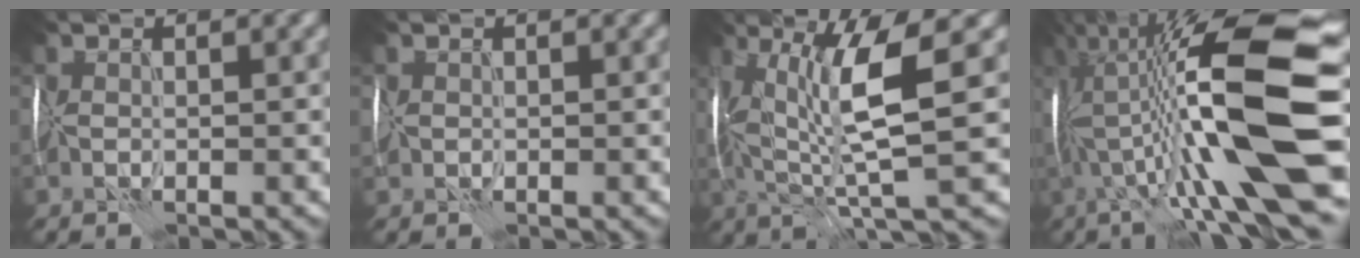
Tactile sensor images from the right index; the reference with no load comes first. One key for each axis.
{"total": 0.9, "fx": 0.0, "fy": 0.9, "fz": 0.0, "tx": 0.003, "ty": 0.001, "tz": -0.002}
{"total": 7.7, "fx": 1.6, "fy": 1.0, "fz": 7.5, "tx": -0.152, "ty": 0.005, "tz": 0.032}
{"total": 17.4, "fx": -0.7, "fy": 3.5, "fz": 17.0, "tx": -0.305, "ty": 0.027, "tz": -0.015}